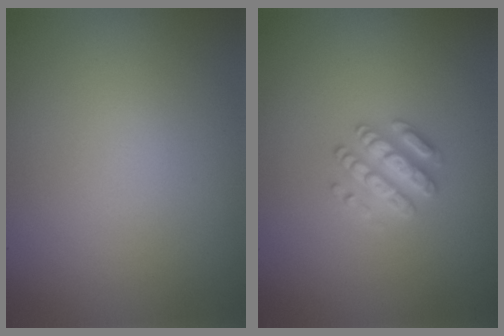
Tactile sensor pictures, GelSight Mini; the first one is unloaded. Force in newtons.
{"total": 2.9, "press": 2.8, "slide": 0.5}